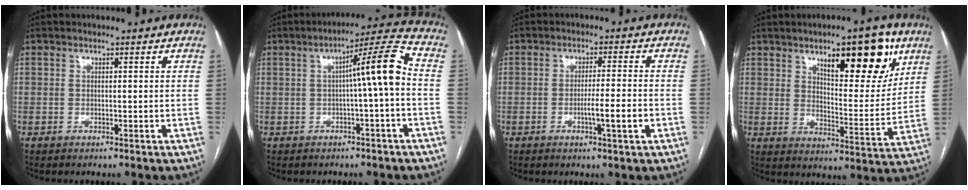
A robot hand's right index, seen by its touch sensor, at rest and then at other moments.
{"total": 8.6, "force": [-0.2, -0.2, 8.6], "torque": [-0.126, 0.027, -0.005]}
{"total": 5.2, "force": [-1.7, -0.2, 4.9], "torque": [-0.076, -0.005, -0.026]}
{"total": 14.7, "force": [8.3, 4.2, 11.4], "torque": [-0.154, -0.004, 0.125]}